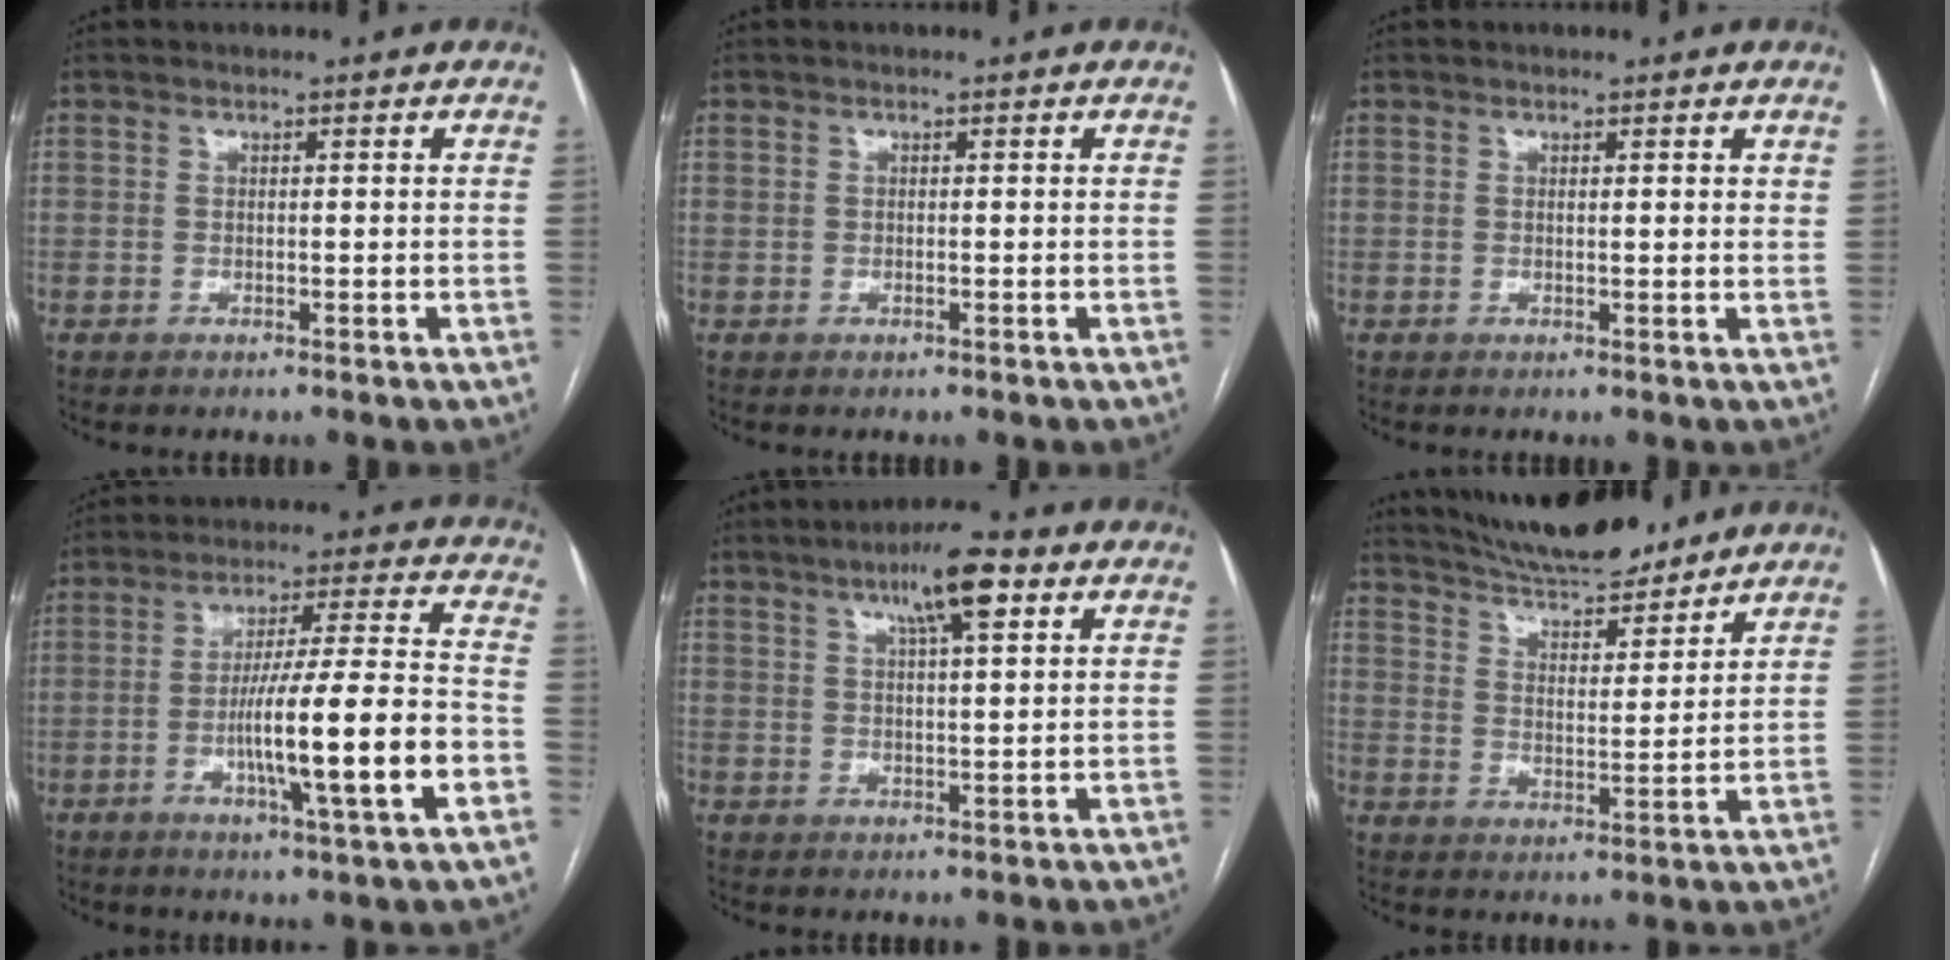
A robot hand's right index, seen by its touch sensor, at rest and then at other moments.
{"total": 0.0}
{"total": 1.1, "force": [0.8, 0.2, 0.7], "torque": [-0.011, -0.001, 0.009]}
{"total": 15.8, "force": [-4.5, 0.1, 15.1], "torque": [-0.252, 0.000, -0.074]}
{"total": 7.6, "force": [4.0, 1.0, 6.4], "torque": [-0.111, 0.010, 0.062]}
{"total": 13.2, "force": [12.1, 2.2, 4.9], "torque": [-0.082, 0.002, 0.197]}